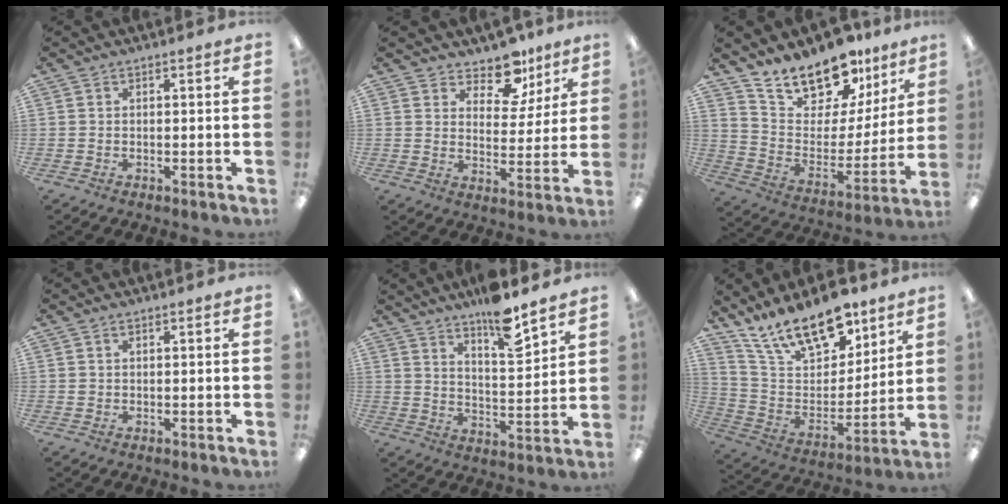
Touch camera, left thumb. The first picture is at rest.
{"total": 10.6, "force": [8.2, 5.6, 3.8], "torque": [-0.052, -0.055, 0.148]}
{"total": 17.1, "force": [15.2, 6.7, 4.2], "torque": [-0.087, -0.131, 0.275]}
{"total": 0.8, "force": [0.2, 0.6, 0.3], "torque": [-0.007, 0.004, 0.003]}
{"total": 11.1, "force": [9.4, 2.2, 5.6], "torque": [-0.089, -0.065, 0.163]}
{"total": 19.6, "force": [14.3, 8.8, 10.2], "torque": [-0.189, -0.081, 0.257]}